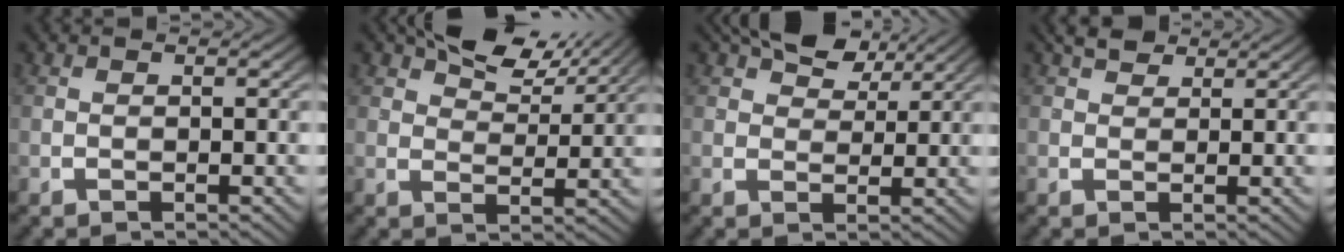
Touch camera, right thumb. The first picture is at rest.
{"total": 6.1, "force": [4.9, 2.2, 2.8], "torque": [-0.039, 0.011, 0.079]}
{"total": 6.0, "force": [4.5, 2.8, 2.9], "torque": [-0.041, 0.011, 0.071]}
{"total": 3.2, "force": [2.6, 1.3, 1.3], "torque": [-0.012, 0.007, 0.043]}